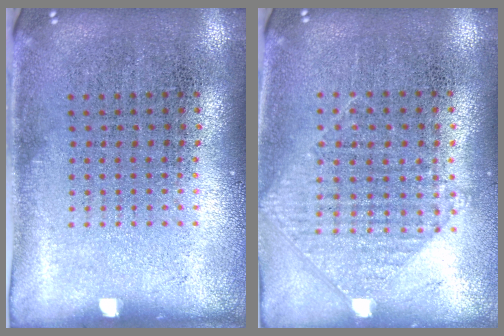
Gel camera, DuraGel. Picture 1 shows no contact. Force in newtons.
{"total": 0.8, "press": 0.7, "slide": 0.2}